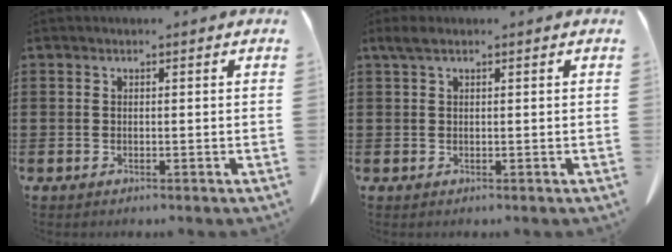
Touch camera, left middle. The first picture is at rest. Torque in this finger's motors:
{"motor_torque": [0.31, 0.07, 0.03, 0.03]}